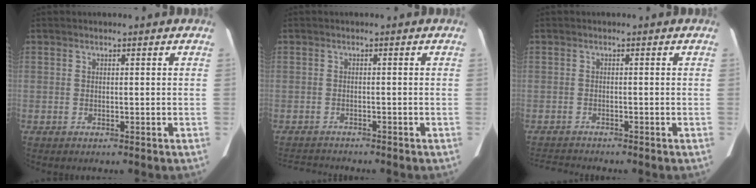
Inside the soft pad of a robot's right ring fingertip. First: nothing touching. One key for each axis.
{"total": 3.7, "fx": -3.6, "fy": 0.2, "fz": 0.6, "tx": -0.012, "ty": -0.012, "tz": -0.056}
{"total": 2.5, "fx": -2.5, "fy": -0.5, "fz": 0.1, "tx": -0.008, "ty": -0.018, "tz": -0.043}